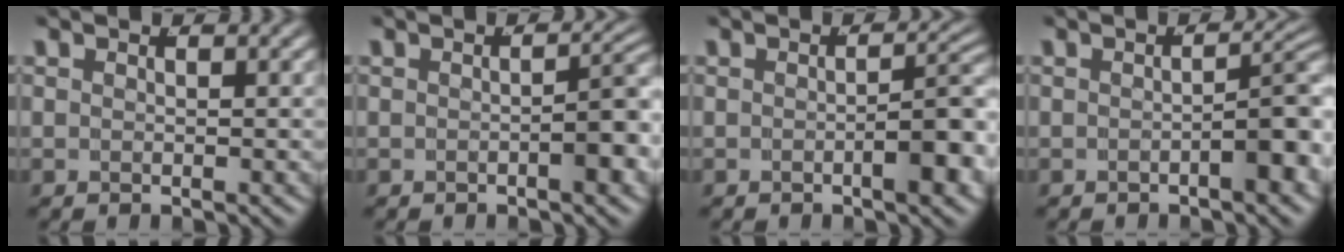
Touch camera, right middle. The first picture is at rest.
{"total": 3.2, "force": [-1.2, 0.9, 2.9], "torque": [-0.032, 0.004, -0.019]}
{"total": 4.0, "force": [-1.5, 1.0, 3.6], "torque": [-0.035, 0.006, -0.026]}
{"total": 4.3, "force": [-1.6, 1.3, 3.8], "torque": [-0.034, 0.004, -0.026]}